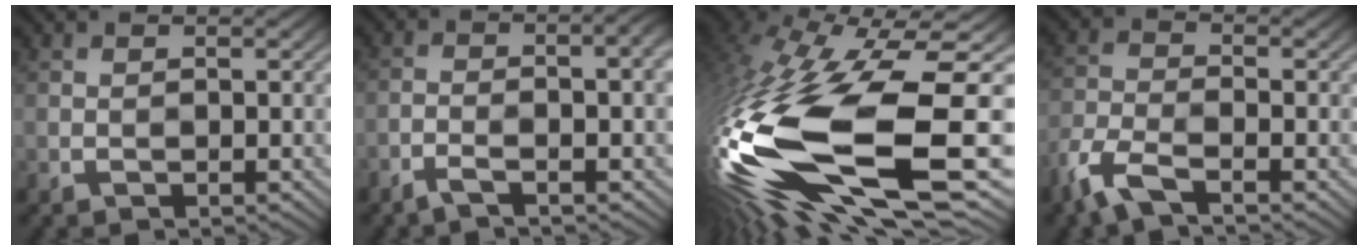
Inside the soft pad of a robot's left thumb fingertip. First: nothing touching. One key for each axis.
{"total": 5.2, "fx": -1.7, "fy": 1.1, "fz": 4.8, "tx": -0.071, "ty": 0.009, "tz": -0.031}
{"total": 19.7, "fx": -1.9, "fy": 7.6, "fz": 18.1, "tx": -0.420, "ty": -0.056, "tz": -0.021}
{"total": 5.4, "fx": -3.2, "fy": 2.0, "fz": 3.8, "tx": -0.090, "ty": -0.005, "tz": -0.083}